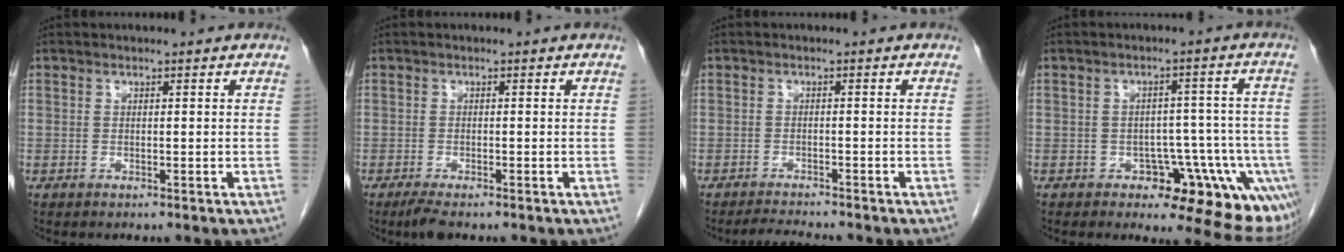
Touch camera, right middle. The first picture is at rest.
{"total": 2.6, "force": [-1.9, 0.5, 1.7], "torque": [-0.037, -0.008, -0.034]}
{"total": 3.0, "force": [-2.9, -0.3, 0.7], "torque": [-0.015, -0.015, -0.047]}
{"total": 11.5, "force": [-6.2, 5.7, 7.8], "torque": [-0.049, 0.021, -0.077]}